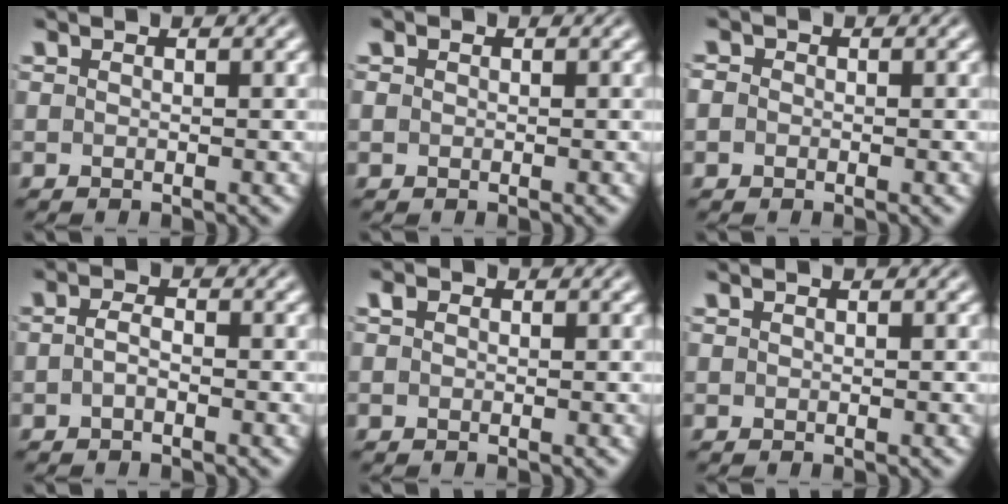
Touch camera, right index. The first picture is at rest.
{"total": 0.7, "force": [0.2, 0.6, 0.3], "torque": [-0.007, -0.007, 0.008]}
{"total": 1.5, "force": [-0.3, 1.4, 0.5], "torque": [-0.019, -0.006, -0.006]}
{"total": 1.4, "force": [-0.8, 0.4, 1.1], "torque": [-0.022, -0.007, -0.011]}
{"total": 0.0}
{"total": 0.0}